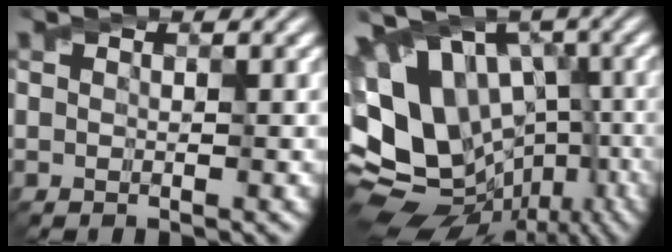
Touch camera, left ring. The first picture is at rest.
{"total": 15.3, "force": [-0.1, 11.7, 9.8], "torque": [-0.174, -0.009, 0.031]}